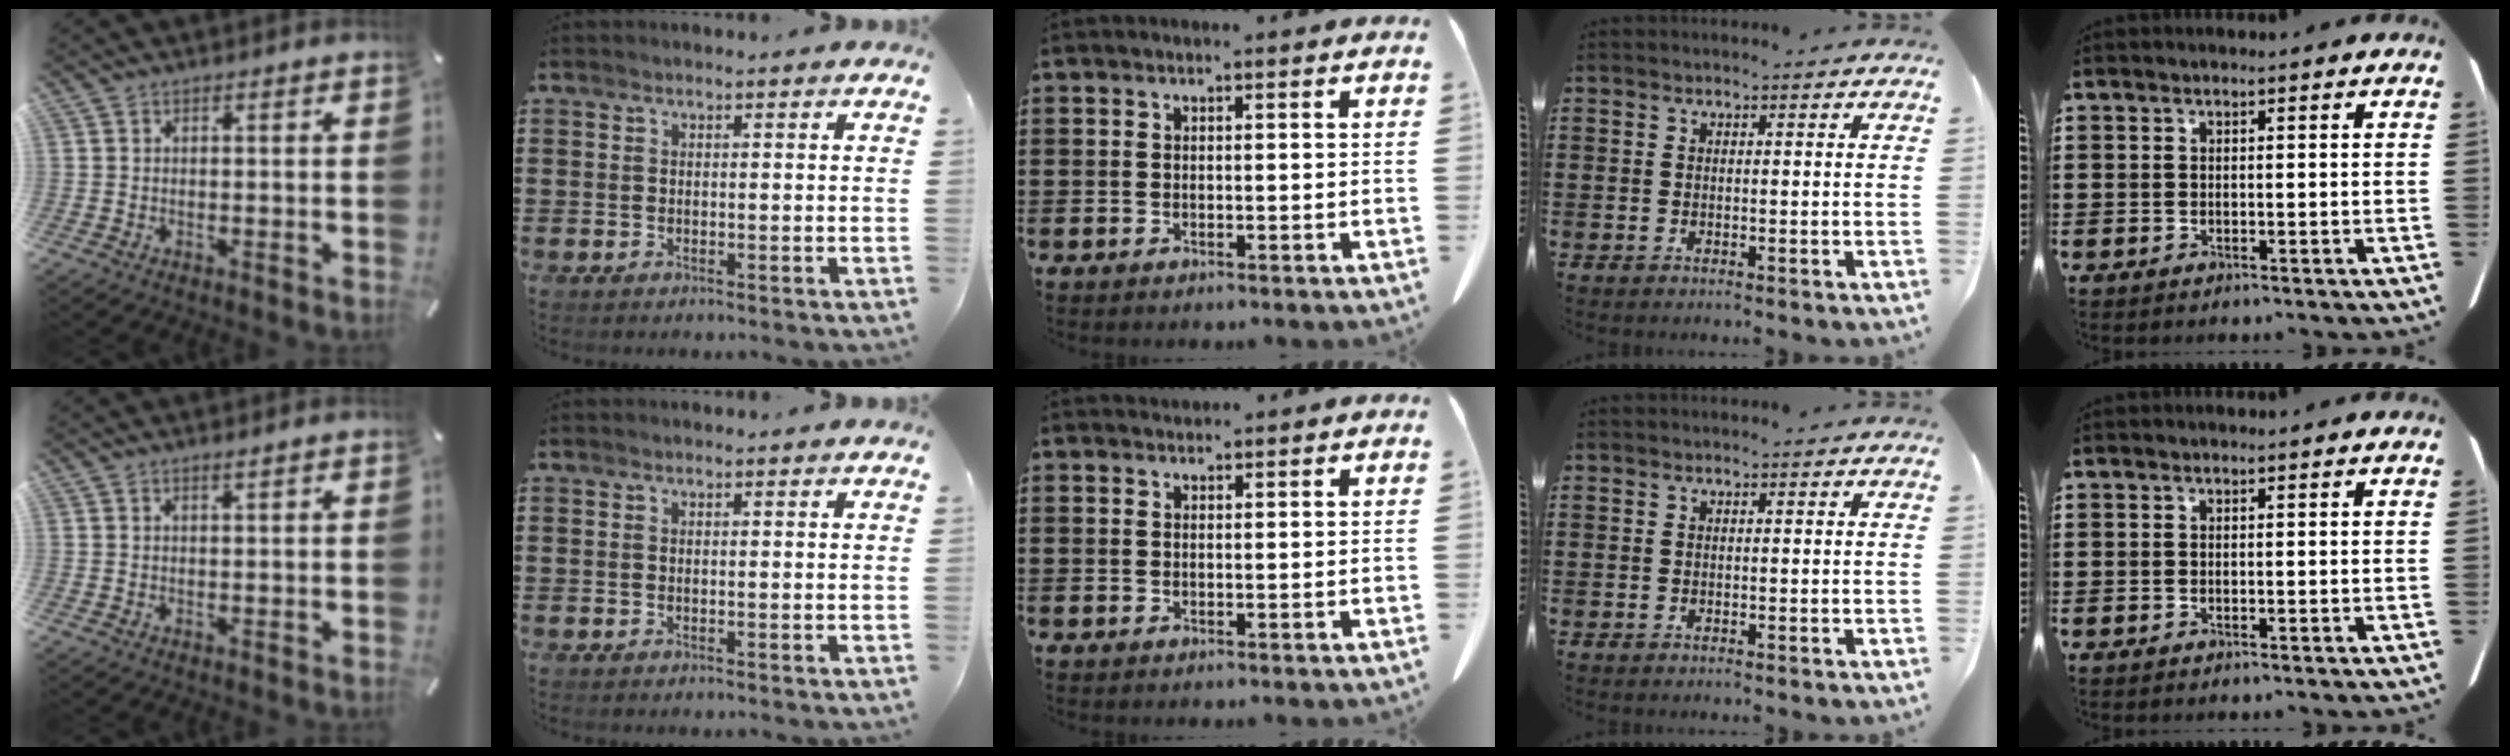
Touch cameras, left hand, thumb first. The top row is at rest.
{"thumb": {"total": 0.9, "force": [0.6, -0.1, 0.6], "torque": [-0.012, -0.001, 0.011]}, "middle": {"total": 0.7, "force": [0.7, 0.2, 0.2], "torque": [-0.005, 0.001, 0.013]}}